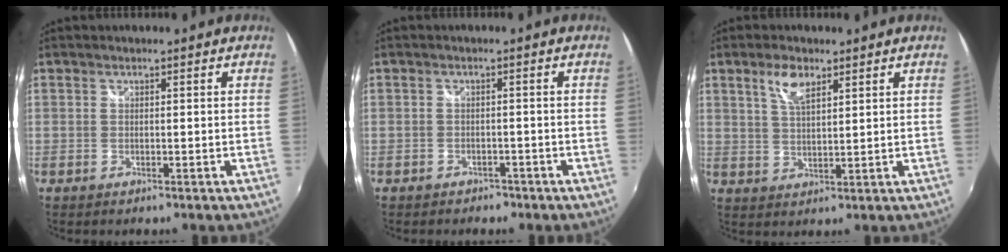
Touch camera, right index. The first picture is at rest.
{"total": 3.1, "force": [-2.3, 1.9, 0.6], "torque": [-0.019, -0.006, -0.033]}
{"total": 5.2, "force": [3.1, 2.0, 3.7], "torque": [-0.069, 0.005, 0.058]}